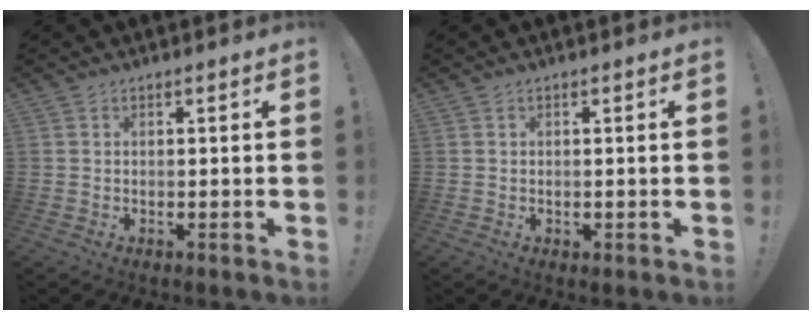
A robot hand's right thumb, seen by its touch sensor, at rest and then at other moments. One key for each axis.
{"total": 0.7, "fx": 0.1, "fy": 0.7, "fz": 0.1, "tx": 0.003, "ty": 0.001, "tz": 0.001}